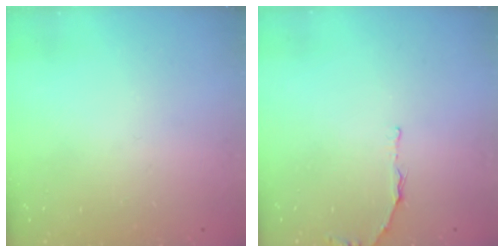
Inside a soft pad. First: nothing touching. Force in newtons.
{"total": 4.5, "press": 3.3, "slide": 3.1}